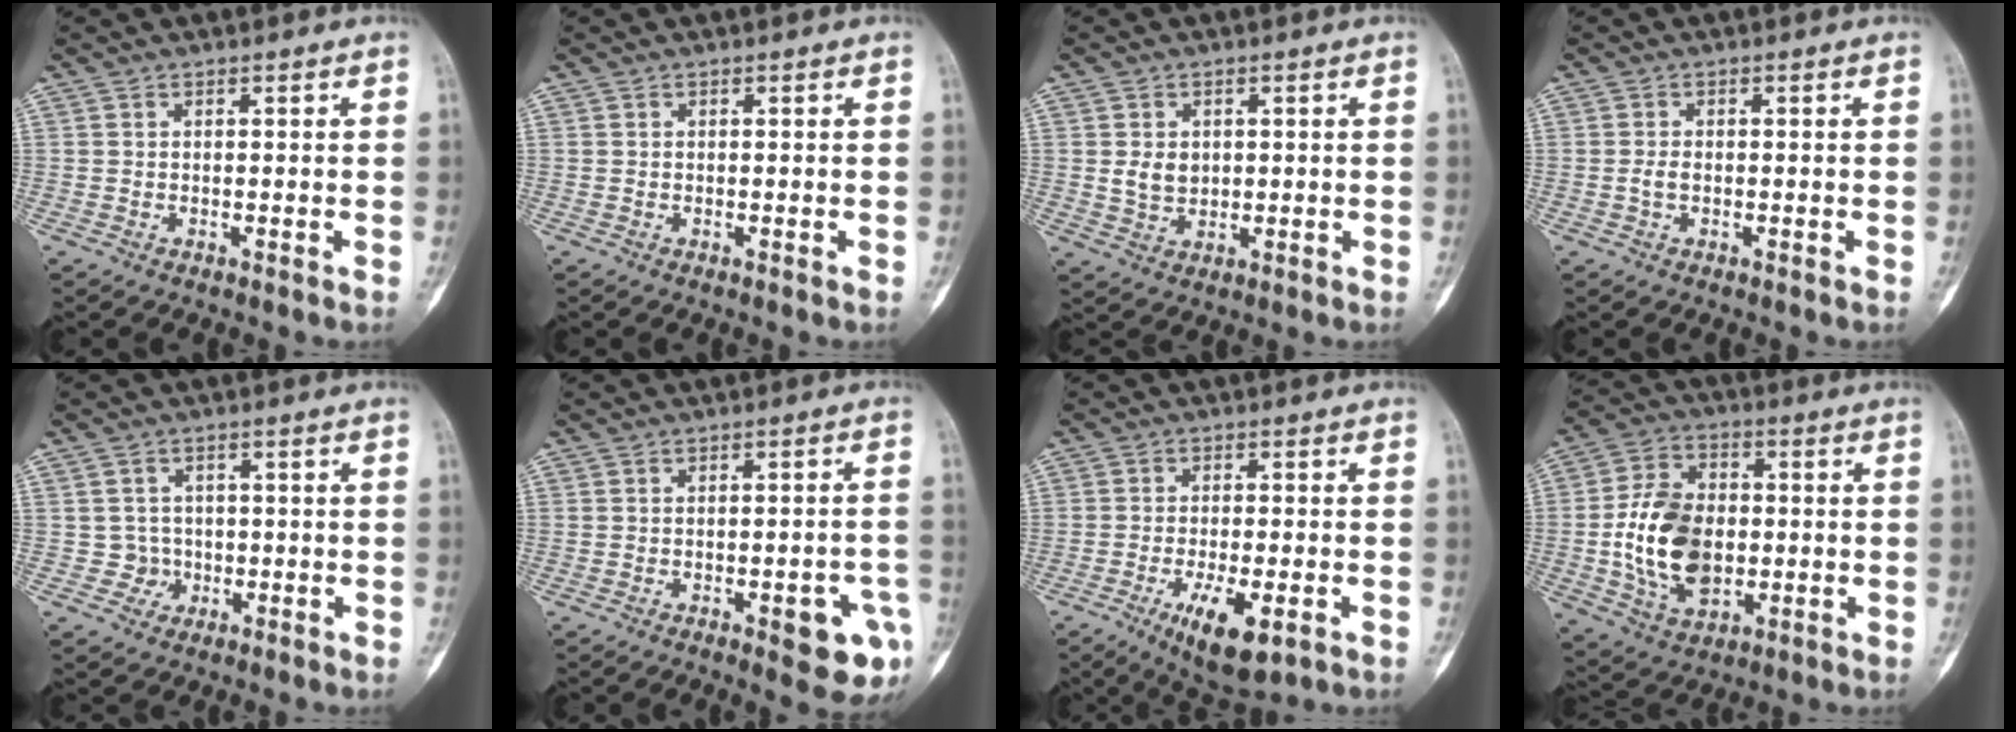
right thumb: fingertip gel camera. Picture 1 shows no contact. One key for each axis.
{"total": 0.0}
{"total": 4.2, "fx": 0.6, "fy": 3.3, "fz": 2.6, "tx": -0.032, "ty": -0.006, "tz": 0.018}
{"total": 1.5, "fx": -0.3, "fy": 0.9, "fz": 1.2, "tx": -0.028, "ty": 0.002, "tz": -0.006}
{"total": 3.1, "fx": -0.5, "fy": 3.0, "fz": -0.2, "tx": 0.031, "ty": 0.012, "tz": -0.012}
{"total": 9.0, "fx": -3.6, "fy": 3.0, "fz": 7.7, "tx": -0.074, "ty": 0.017, "tz": -0.036}
{"total": 9.6, "fx": -4.1, "fy": 3.4, "fz": 8.0, "tx": -0.129, "ty": -0.004, "tz": -0.057}
{"total": 16.0, "fx": -1.4, "fy": 10.9, "fz": 11.6, "tx": -0.192, "ty": 0.009, "tz": -0.017}